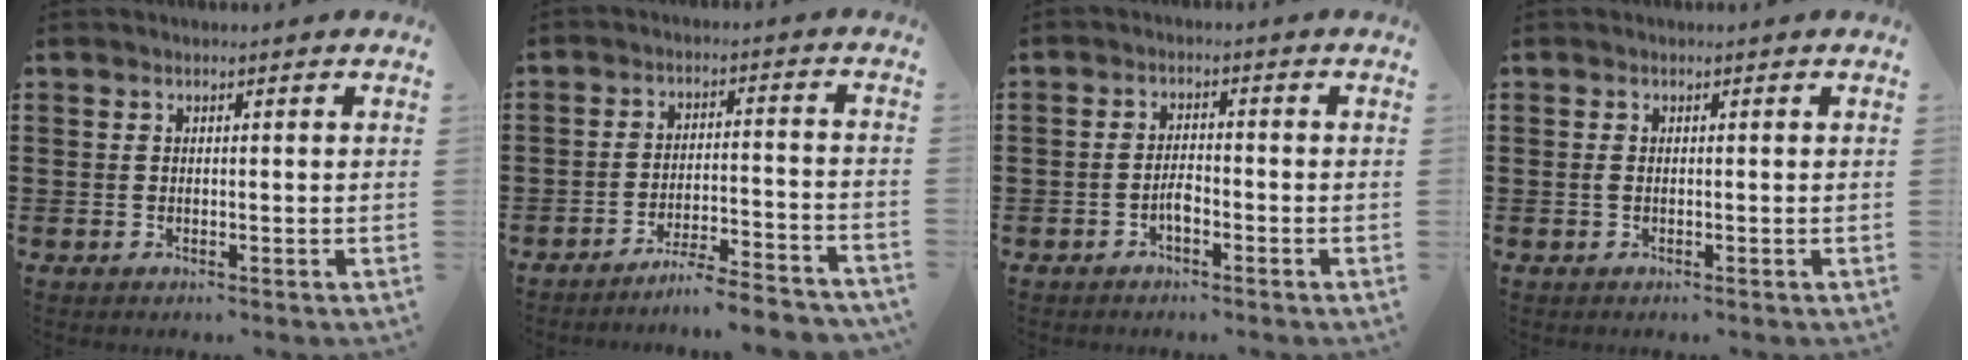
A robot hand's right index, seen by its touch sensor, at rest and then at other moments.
{"total": 5.5, "force": [-5.2, -0.6, 1.8], "torque": [-0.028, -0.009, -0.101]}
{"total": 2.4, "force": [-1.4, 0.8, 1.8], "torque": [-0.034, 0.005, -0.027]}
{"total": 0.5, "force": [-0.1, 0.2, 0.5], "torque": [-0.012, -0.002, -0.002]}